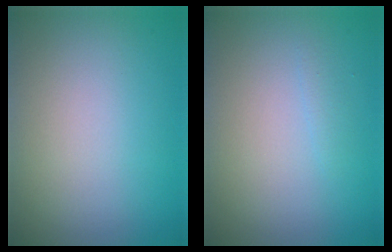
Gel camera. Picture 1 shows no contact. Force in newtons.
{"total": 0.6, "press": 0.6, "slide": 0.1}